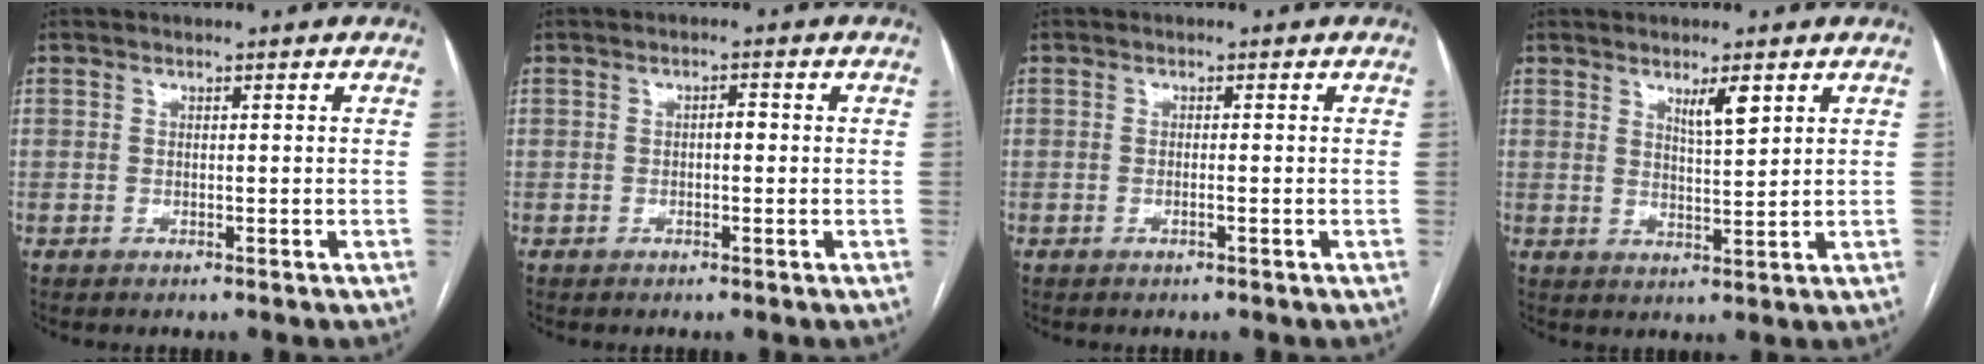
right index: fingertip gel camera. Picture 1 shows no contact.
{"total": 1.4, "force": [-0.1, 0.6, 1.2], "torque": [-0.015, 0.004, -0.004]}
{"total": 0.7, "force": [-0.3, -0.1, 0.6], "torque": [-0.013, 0.000, -0.005]}
{"total": 4.0, "force": [2.3, 0.5, 3.2], "torque": [-0.055, -0.005, 0.042]}